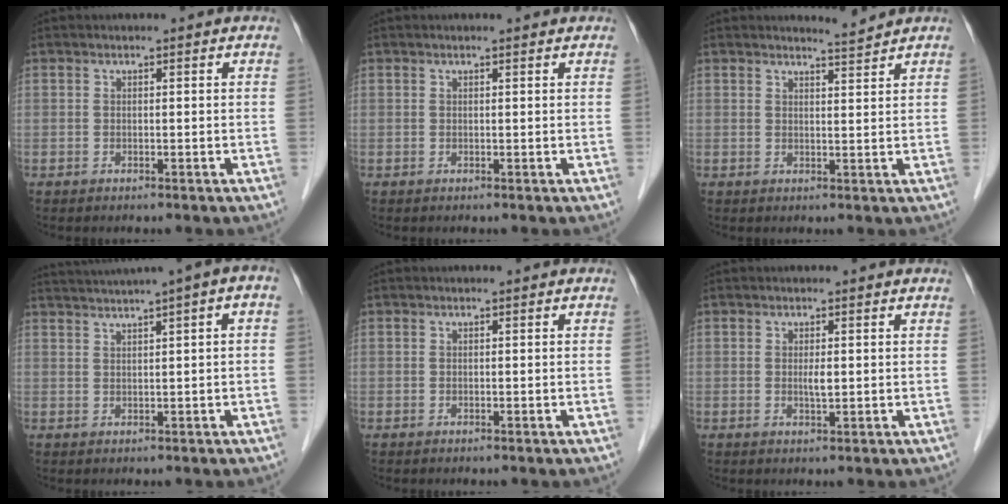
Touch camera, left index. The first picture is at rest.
{"total": 1.3, "force": [1.2, 0.1, 0.4], "torque": [-0.013, 0.009, 0.014]}
{"total": 2.1, "force": [2.0, -0.7, -0.3], "torque": [-0.009, -0.015, 0.037]}
{"total": 7.4, "force": [4.2, -0.2, 6.1], "torque": [-0.098, 0.041, 0.066]}
{"total": 0.0}
{"total": 1.4, "force": [0.2, 0.2, 1.4], "torque": [-0.028, -0.001, 0.005]}